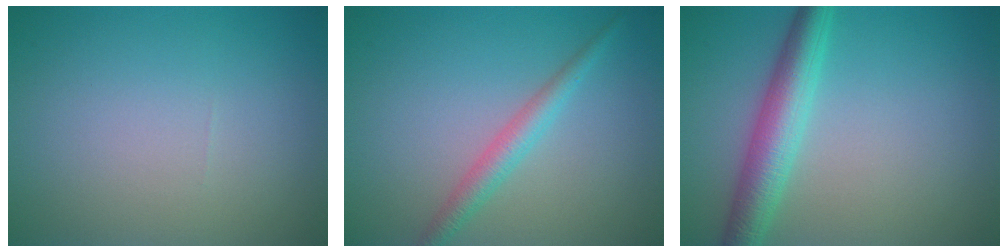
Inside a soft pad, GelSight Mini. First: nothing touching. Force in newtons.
{"total": 2.3, "press": 2.3, "slide": 0.1}
{"total": 4.6, "press": 4.6, "slide": 0.1}